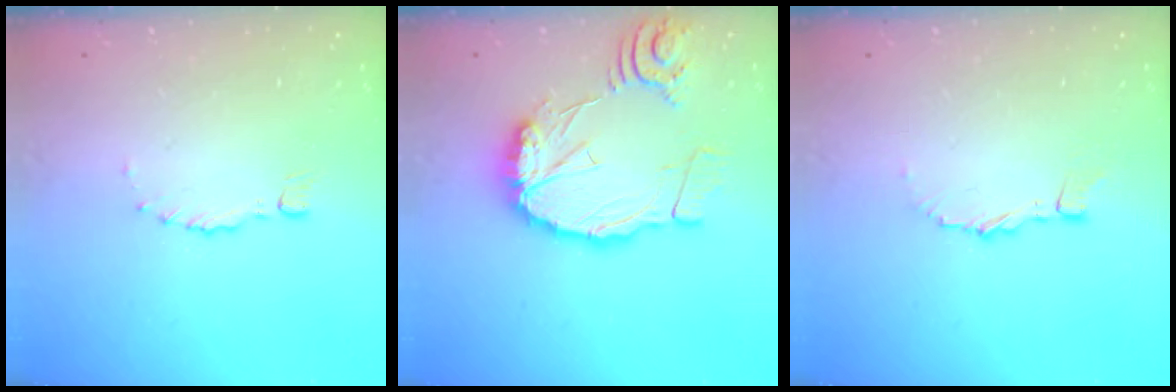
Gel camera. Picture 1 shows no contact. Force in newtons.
{"total": 16.8, "press": 16.7, "slide": 1.8}
{"total": 3.6, "press": 3.6, "slide": 0.3}